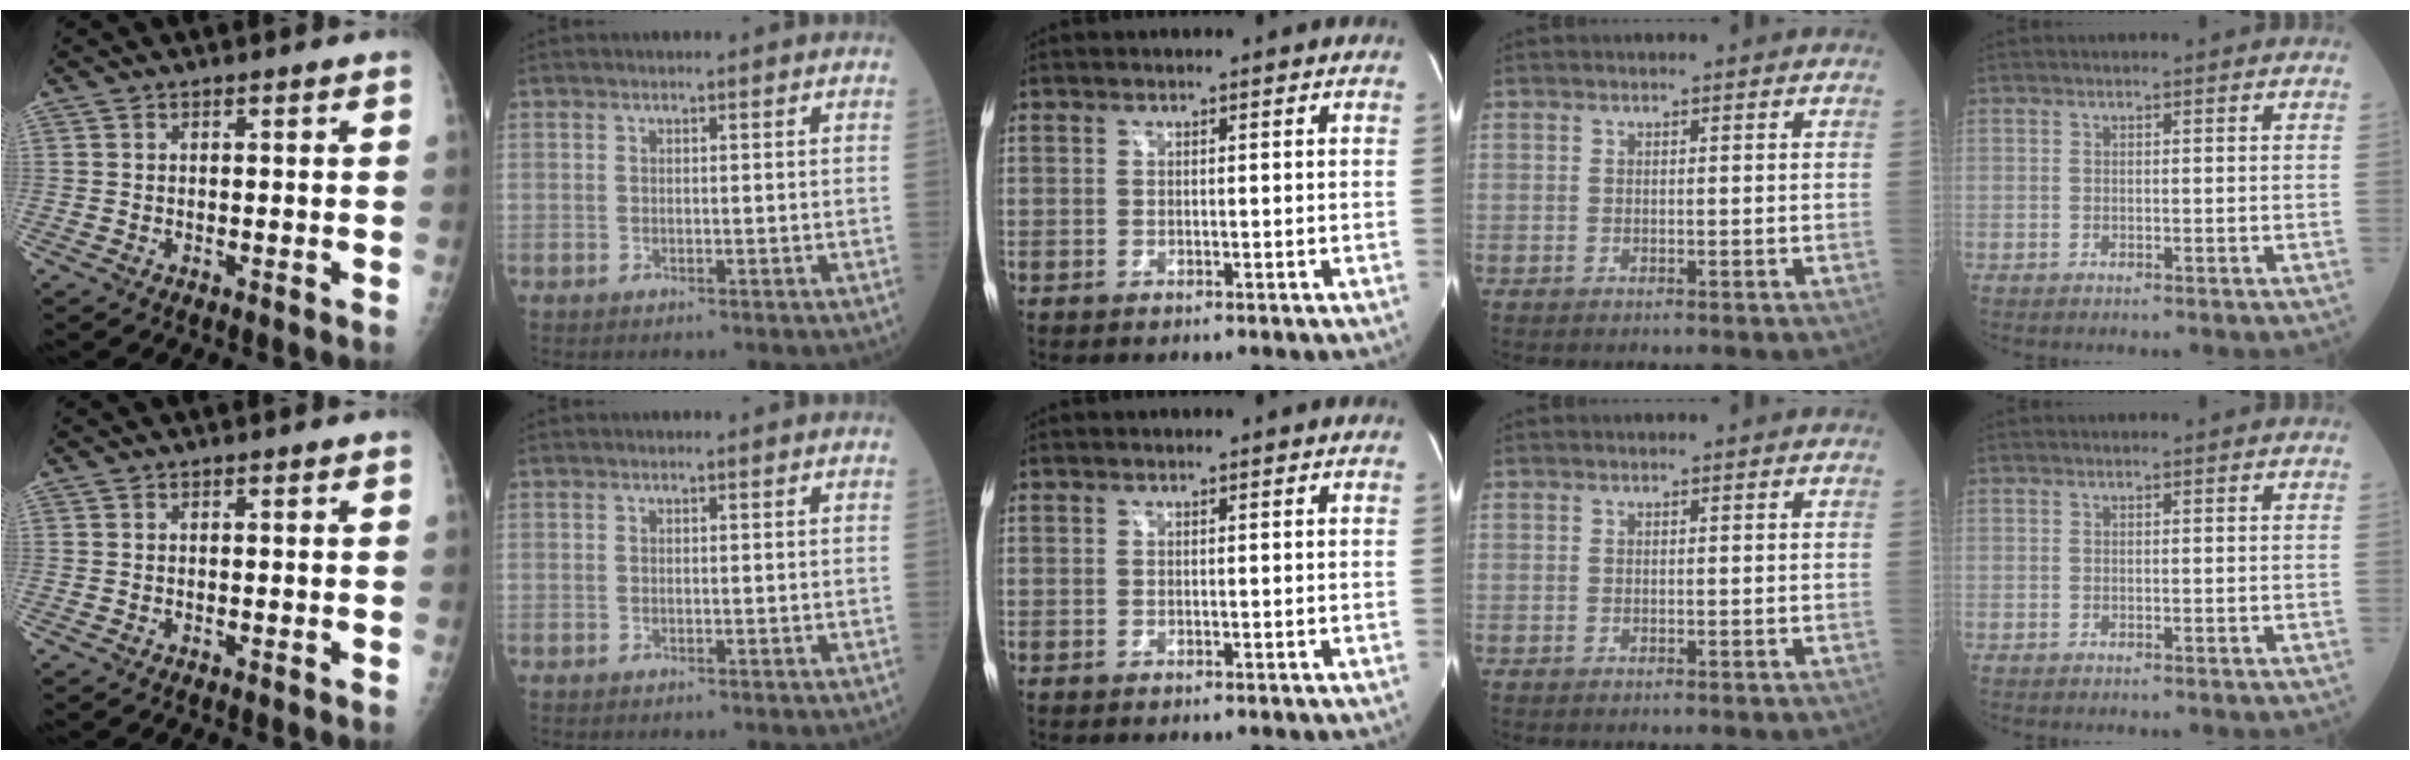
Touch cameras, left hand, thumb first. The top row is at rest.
{}